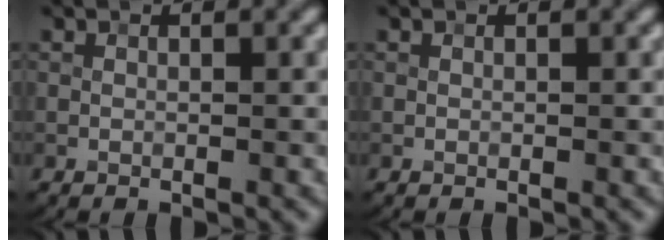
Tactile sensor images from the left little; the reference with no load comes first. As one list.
[{"total": 0.0}]